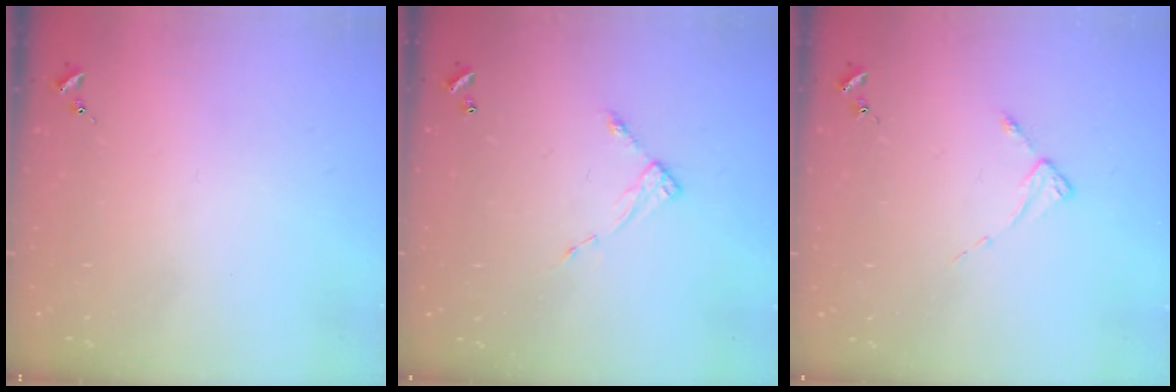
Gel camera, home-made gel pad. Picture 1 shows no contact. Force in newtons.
{"total": 6.0, "press": 6.0, "slide": 0.4}
{"total": 2.2, "press": 2.2, "slide": 0.4}